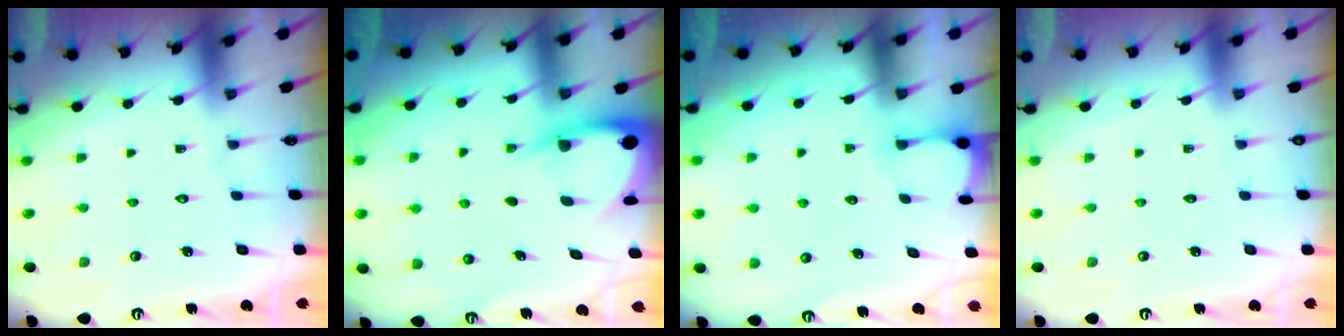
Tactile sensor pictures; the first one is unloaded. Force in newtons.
{"total": 4.5, "press": 4.5, "slide": 0.5}
{"total": 2.1, "press": 2.1, "slide": 0.2}
{"total": 0.0}